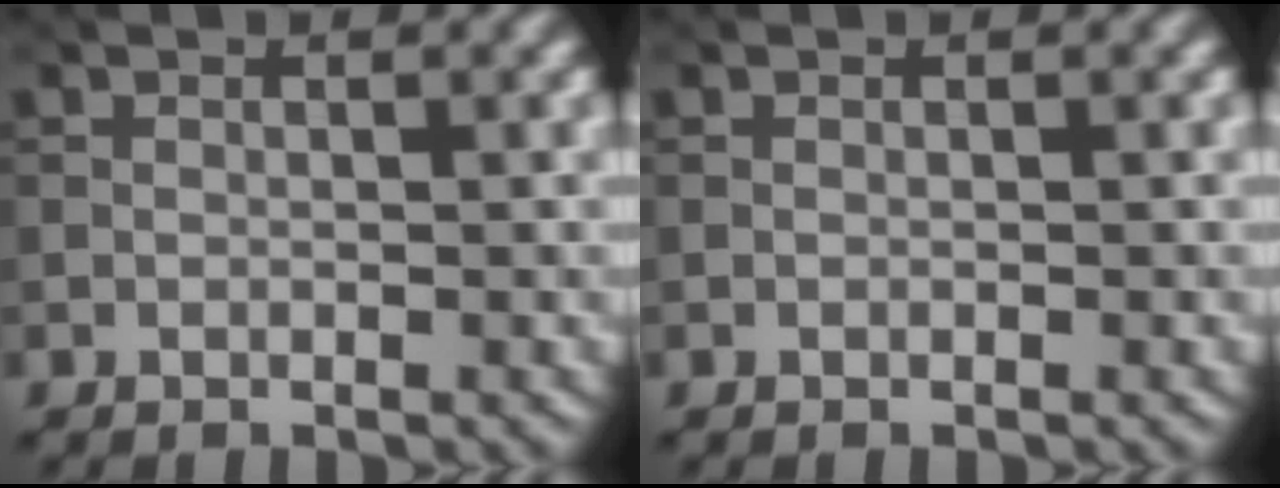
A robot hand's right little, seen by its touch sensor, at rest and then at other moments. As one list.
[{"total": 0.0}]